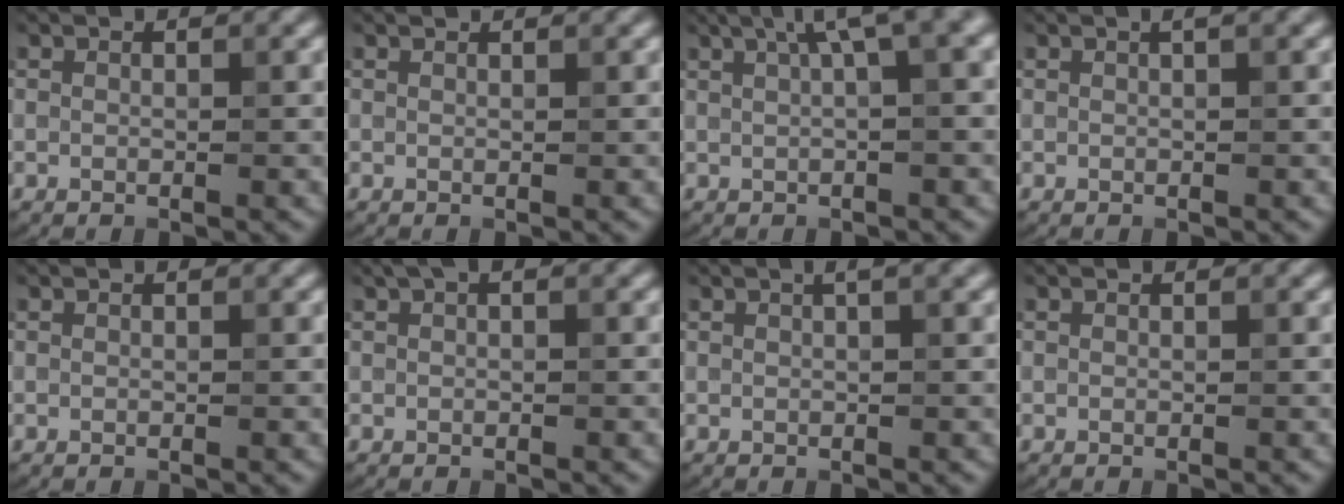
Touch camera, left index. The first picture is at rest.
{"total": 0.6, "force": [0.6, 0.0, 0.1], "torque": [-0.004, -0.002, 0.007]}
{"total": 5.2, "force": [2.3, 1.2, 4.5], "torque": [-0.055, 0.022, 0.037]}
{"total": 1.0, "force": [0.5, 0.2, 0.8], "torque": [-0.008, 0.005, 0.004]}
{"total": 0.0}
{"total": 0.8, "force": [0.4, 0.4, 0.6], "torque": [-0.012, 0.001, 0.007]}
{"total": 1.8, "force": [0.9, 0.5, 1.4], "torque": [-0.017, 0.003, 0.007]}
{"total": 0.0}